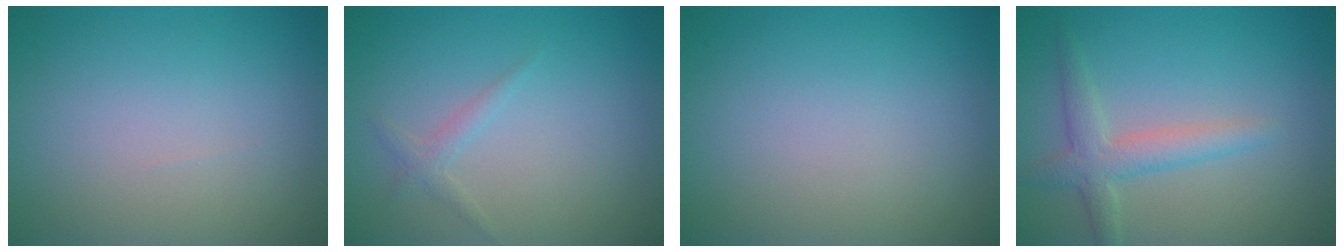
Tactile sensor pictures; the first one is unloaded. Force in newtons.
{"total": 1.1, "press": 1.1, "slide": 0.1}
{"total": 0.0}
{"total": 2.9, "press": 2.9, "slide": 0.1}